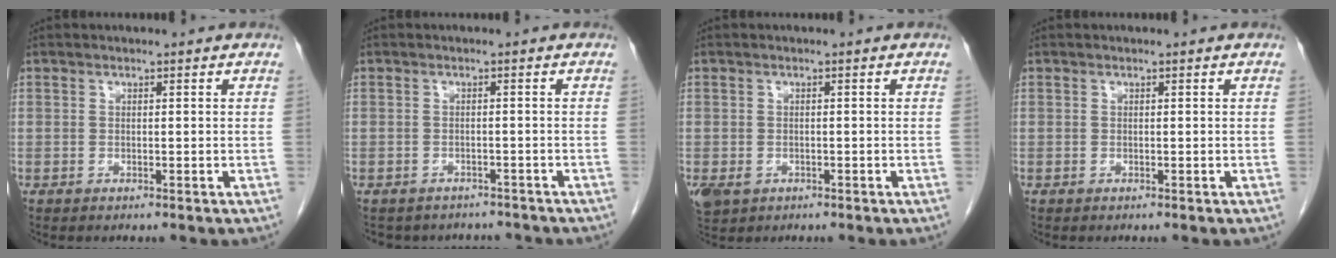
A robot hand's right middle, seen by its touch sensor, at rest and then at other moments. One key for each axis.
{"total": 6.7, "fx": -6.0, "fy": 2.9, "fz": 0.6, "tx": -0.006, "ty": 0.010, "tz": -0.067}
{"total": 3.1, "fx": -1.3, "fy": 2.3, "fz": 1.5, "tx": -0.033, "ty": -0.005, "tz": -0.012}
{"total": 0.0}